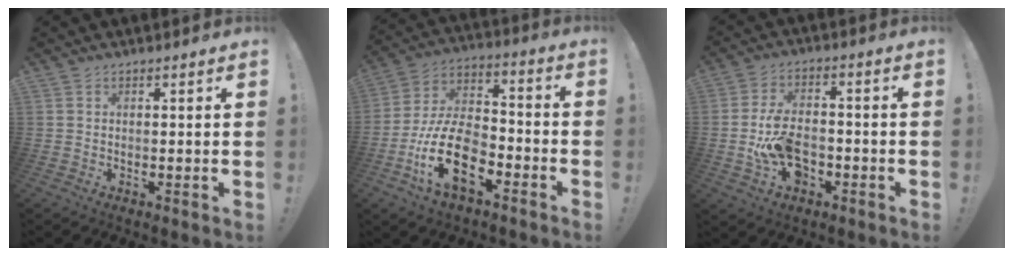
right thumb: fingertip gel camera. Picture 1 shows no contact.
{"total": 19.5, "force": [-8.9, 10.6, 13.8], "torque": [-0.266, 0.051, -0.148]}
{"total": 12.1, "force": [-3.8, 8.2, 8.1], "torque": [-0.150, 0.020, -0.065]}